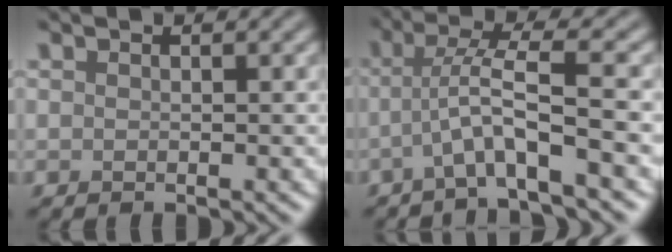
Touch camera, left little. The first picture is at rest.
{"total": 4.4, "force": [-1.4, 0.2, 4.2], "torque": [-0.080, 0.009, -0.033]}